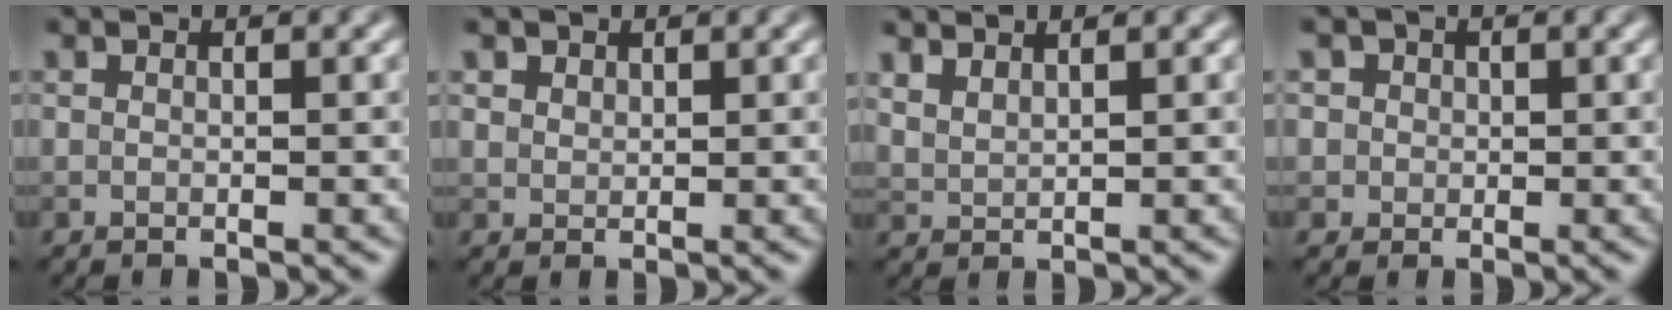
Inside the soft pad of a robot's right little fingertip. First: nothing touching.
{"total": 1.4, "force": [1.0, 0.9, 0.3], "torque": [-0.010, -0.007, 0.027]}
{"total": 2.2, "force": [1.9, 0.6, 0.9], "torque": [-0.014, 0.006, 0.032]}
{"total": 3.4, "force": [1.2, 3.0, 1.0], "torque": [-0.002, 0.013, 0.010]}